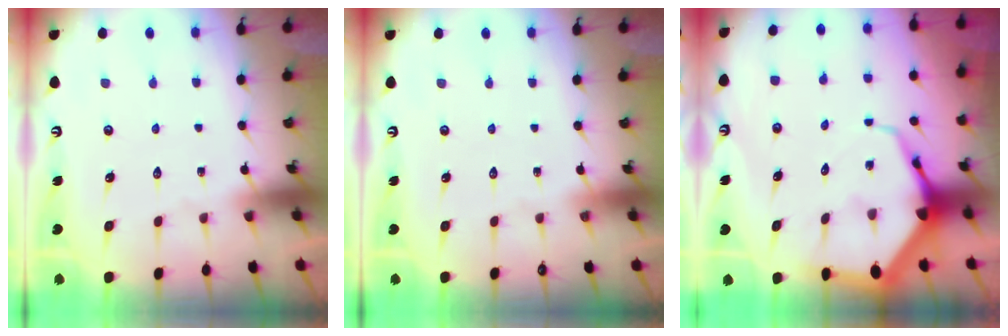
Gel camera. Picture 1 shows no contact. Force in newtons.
{"total": 0.0}
{"total": 8.8, "press": 8.7, "slide": 0.9}